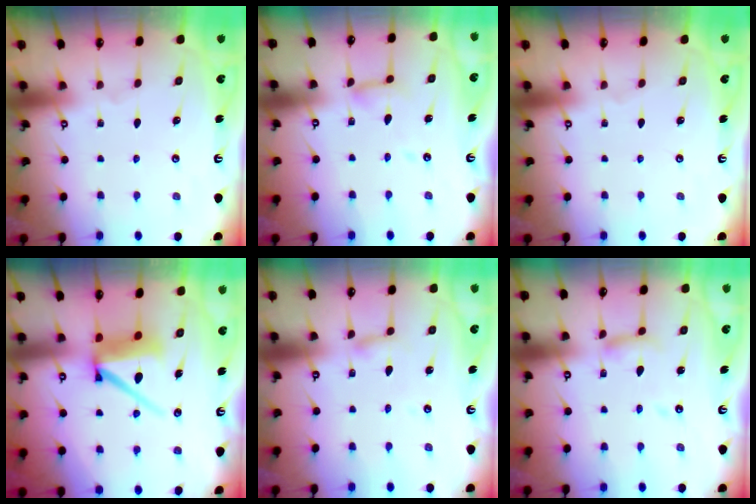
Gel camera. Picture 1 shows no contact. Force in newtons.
{"total": 7.5, "press": 7.5, "slide": 0.6}
{"total": 0.0}
{"total": 9.4, "press": 9.4, "slide": 1.1}
{"total": 2.7, "press": 2.7, "slide": 0.1}
{"total": 8.0, "press": 8.0, "slide": 0.7}